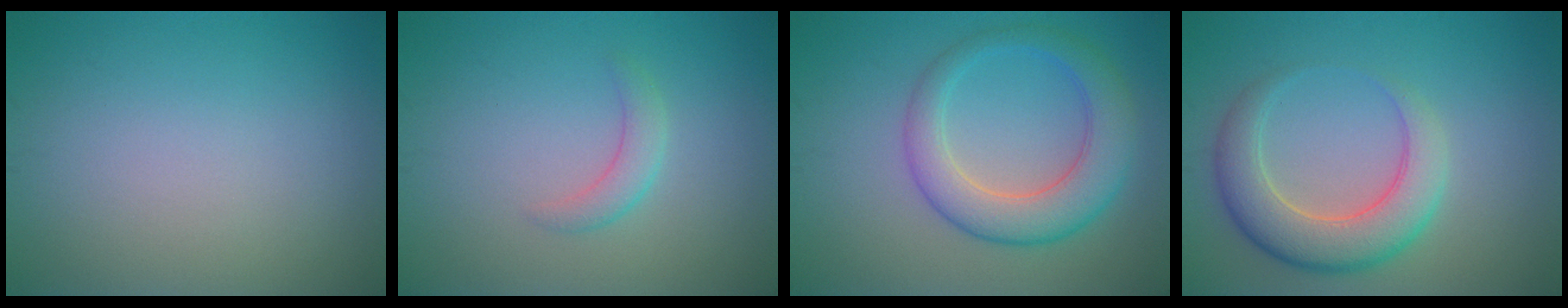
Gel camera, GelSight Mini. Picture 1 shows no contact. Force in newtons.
{"total": 1.8, "press": 1.8, "slide": 0.0}
{"total": 5.6, "press": 5.6, "slide": 0.1}
{"total": 5.7, "press": 5.7, "slide": 0.3}